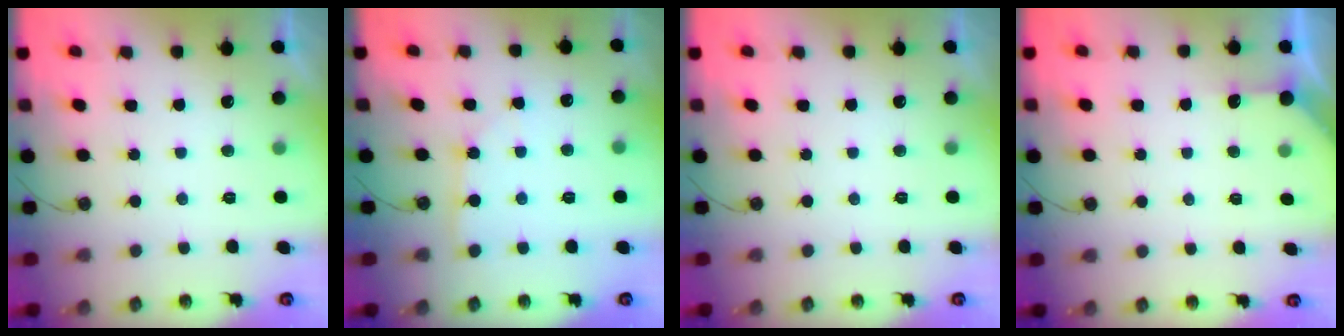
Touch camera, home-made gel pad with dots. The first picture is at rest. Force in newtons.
{"total": 2.8, "press": 2.8, "slide": 0.3}
{"total": 0.0}
{"total": 3.0, "press": 2.9, "slide": 0.4}